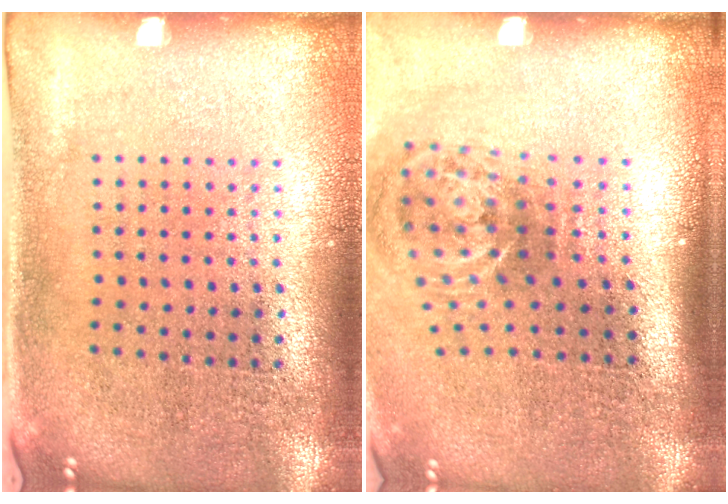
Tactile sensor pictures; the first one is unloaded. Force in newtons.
{"total": 2.2, "press": 1.3, "slide": 1.8}